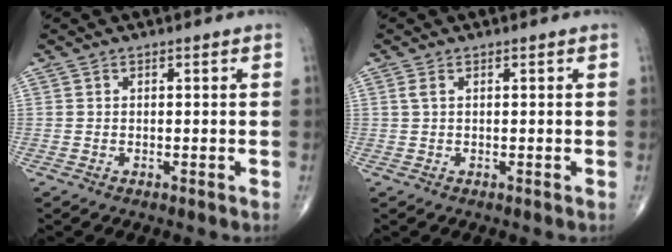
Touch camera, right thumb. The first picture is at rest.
{"total": 1.0, "force": [0.3, 0.3, 0.9], "torque": [-0.028, 0.008, 0.008]}